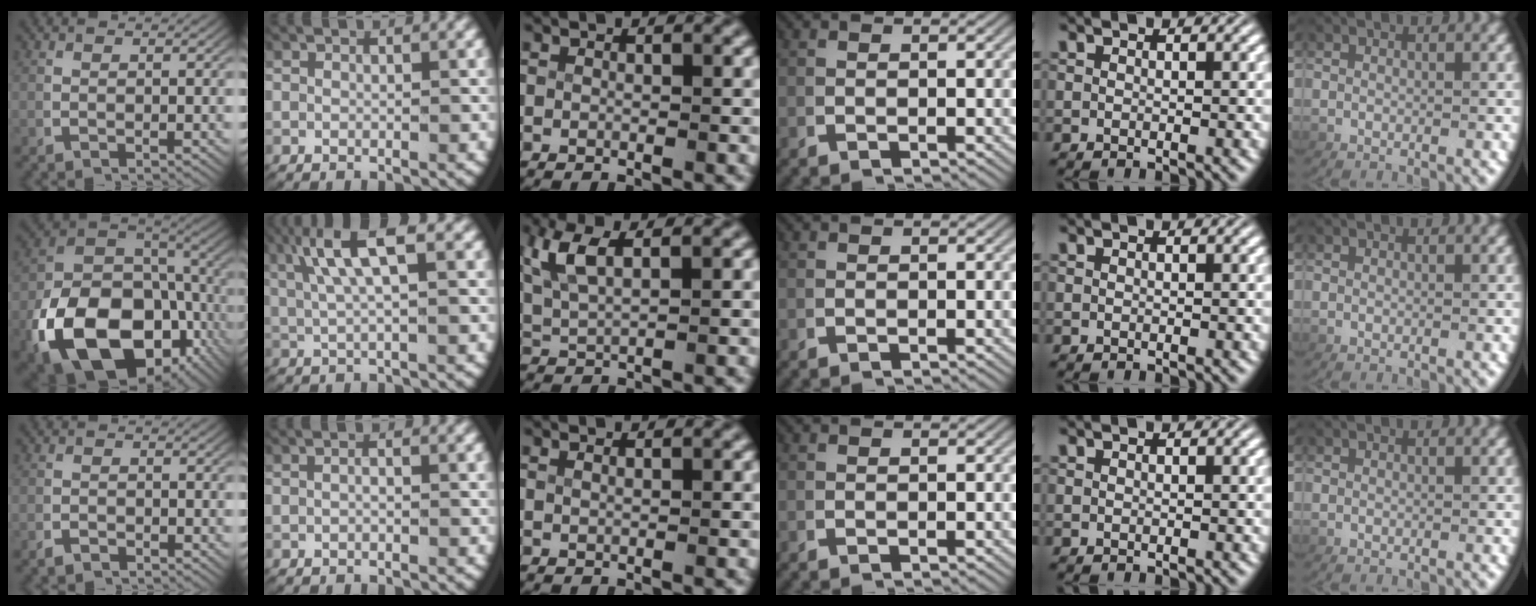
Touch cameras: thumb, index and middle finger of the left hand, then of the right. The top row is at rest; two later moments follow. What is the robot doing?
{"motion": "lift_and_place", "object": "photo album"}